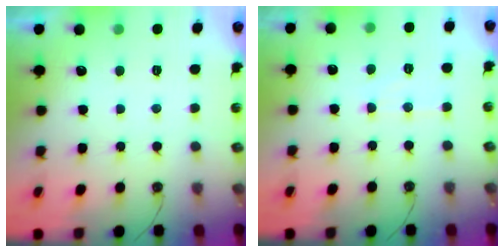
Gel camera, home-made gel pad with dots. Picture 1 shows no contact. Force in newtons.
{"total": 6.4, "press": 6.4, "slide": 0.6}